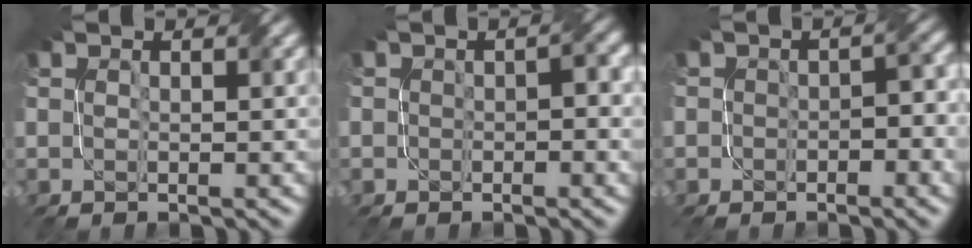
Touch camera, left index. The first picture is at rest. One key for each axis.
{"total": 1.9, "fx": -0.6, "fy": 1.0, "fz": 1.5, "tx": -0.014, "ty": 0.006, "tz": -0.004}
{"total": 2.9, "fx": -1.1, "fy": 1.8, "fz": 2.0, "tx": -0.015, "ty": 0.004, "tz": -0.012}